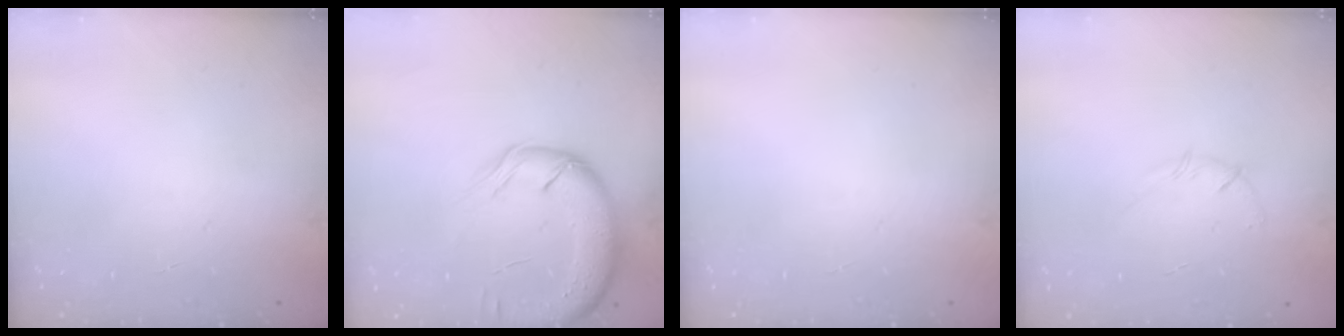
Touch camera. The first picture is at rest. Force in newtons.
{"total": 14.4, "press": 14.0, "slide": 3.5}
{"total": 0.0}
{"total": 3.7, "press": 3.6, "slide": 0.9}